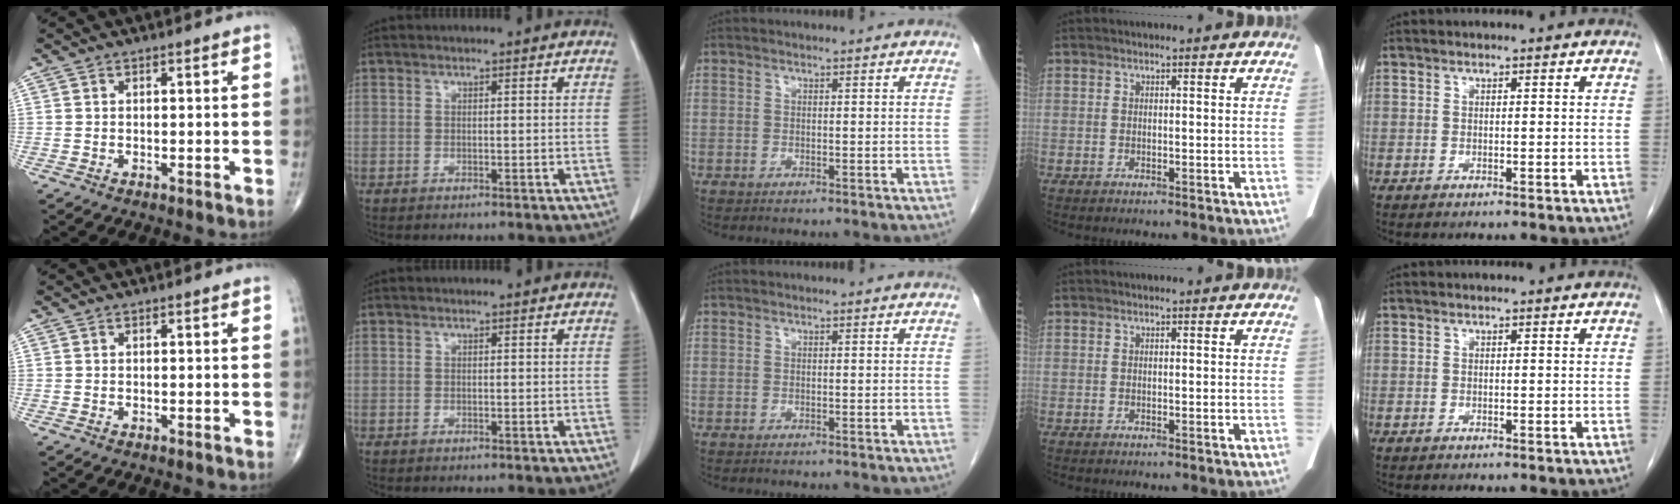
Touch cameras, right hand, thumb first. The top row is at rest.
{}